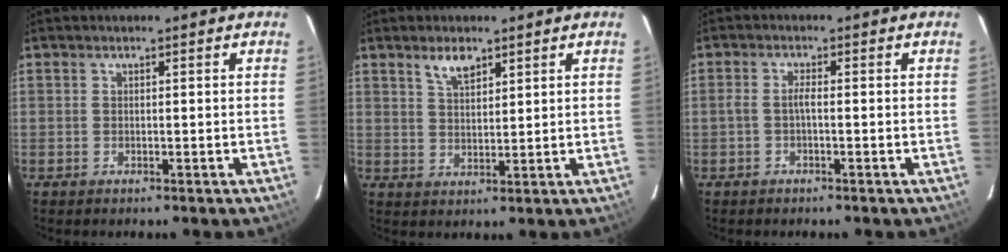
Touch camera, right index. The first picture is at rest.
{"total": 4.0, "force": [2.8, 1.7, 2.4], "torque": [-0.042, 0.004, 0.052]}
{"total": 1.6, "force": [-0.6, 0.1, 1.5], "torque": [-0.031, 0.004, -0.013]}